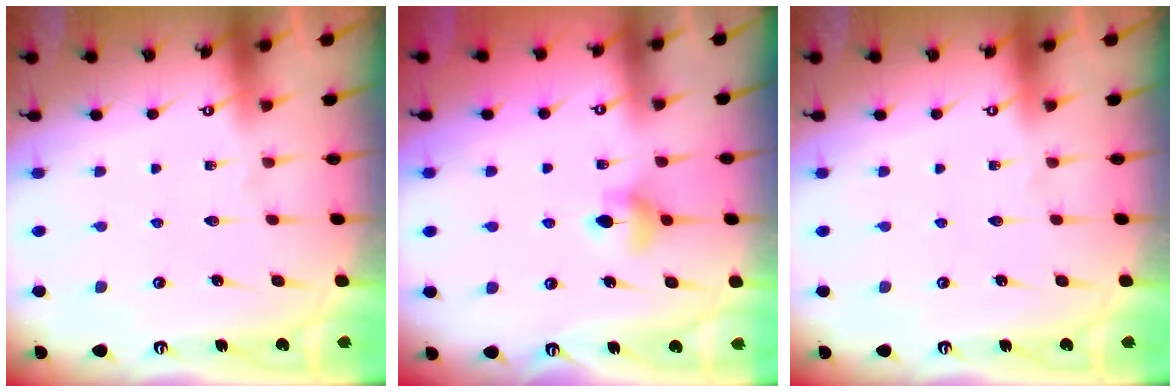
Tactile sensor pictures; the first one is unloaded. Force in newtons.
{"total": 6.6, "press": 6.5, "slide": 0.9}
{"total": 0.0}